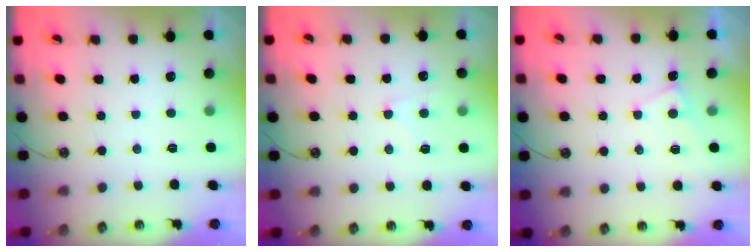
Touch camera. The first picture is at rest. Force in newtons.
{"total": 0.6, "press": 0.3, "slide": 0.6}
{"total": 0.6, "press": 0.6, "slide": 0.1}